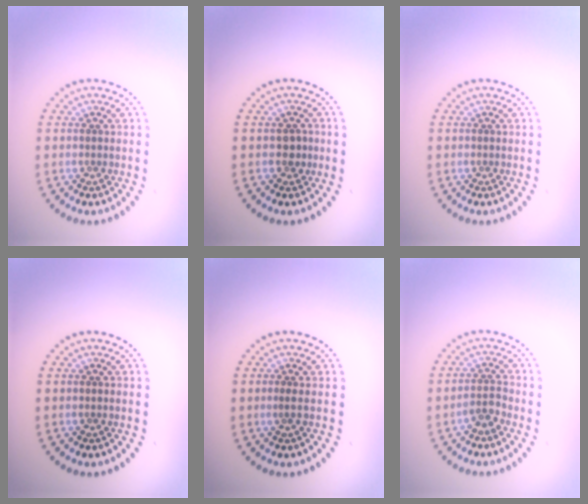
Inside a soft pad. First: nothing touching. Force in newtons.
{"total": 1.4, "press": 1.3, "slide": 0.5}
{"total": 0.0}
{"total": 0.0}
{"total": 0.6, "press": 0.2, "slide": 0.5}
{"total": 1.8, "press": 1.3, "slide": 1.2}